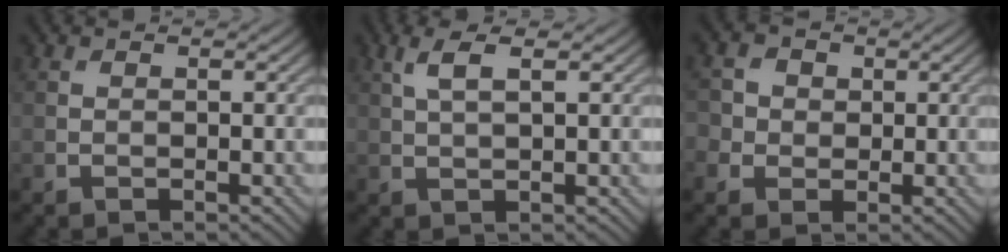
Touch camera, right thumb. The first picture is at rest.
{"total": 3.4, "force": [1.6, 0.8, 2.9], "torque": [-0.069, 0.006, 0.033]}
{"total": 3.4, "force": [0.2, 3.2, 1.0], "torque": [-0.034, 0.006, -0.006]}